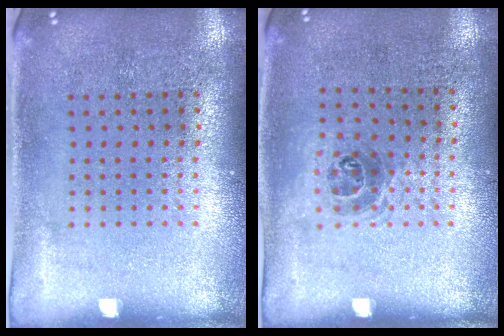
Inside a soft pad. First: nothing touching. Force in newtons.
{"total": 1.0, "press": 0.7, "slide": 0.6}